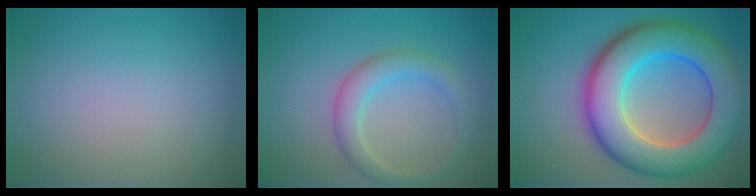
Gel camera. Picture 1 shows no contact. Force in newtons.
{"total": 3.0, "press": 3.0, "slide": 0.1}
{"total": 11.3, "press": 11.3, "slide": 0.3}